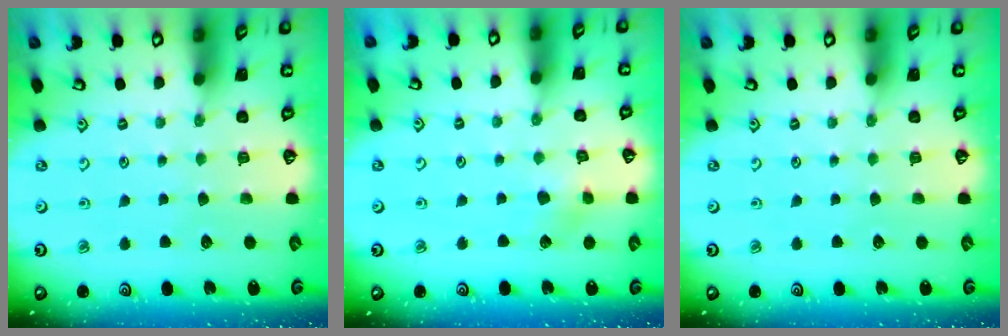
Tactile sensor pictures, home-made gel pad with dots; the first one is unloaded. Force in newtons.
{"total": 5.4, "press": 5.3, "slide": 0.8}
{"total": 0.0}